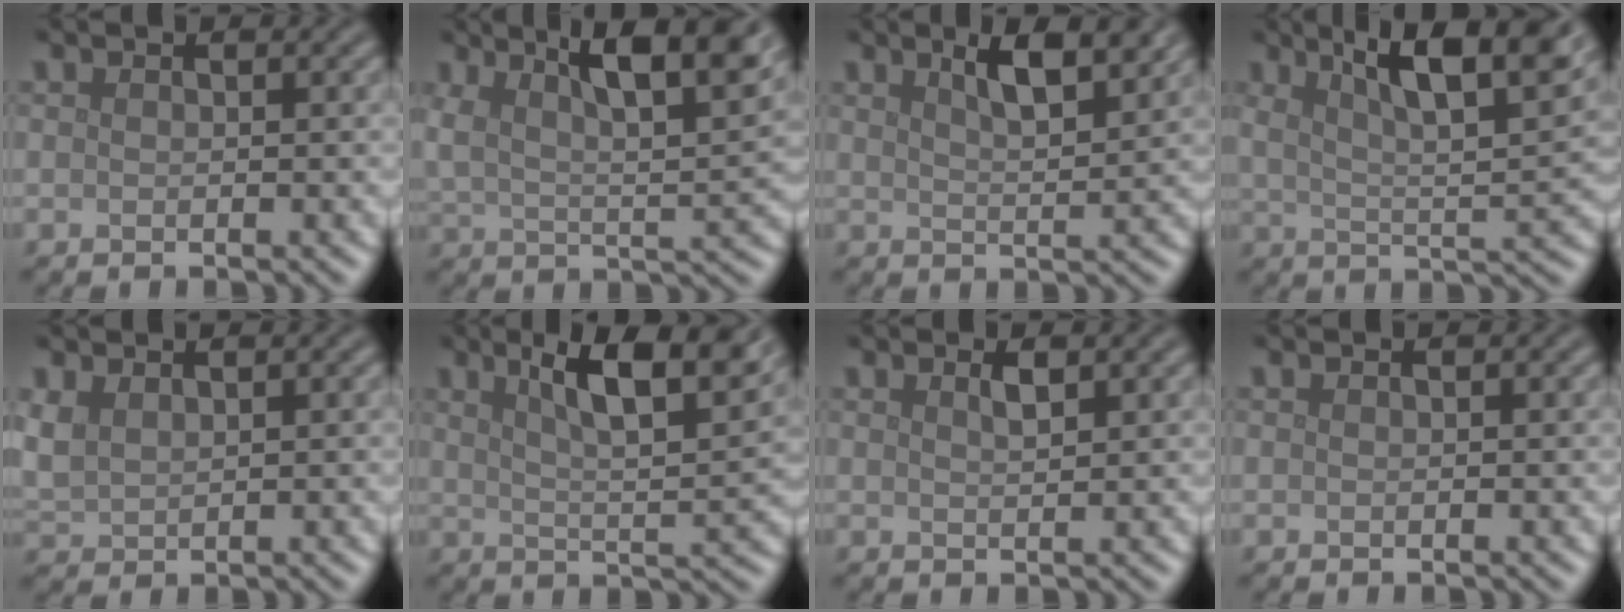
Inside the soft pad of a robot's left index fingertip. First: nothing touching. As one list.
[{"total": 9.1, "force": [4.9, 3.1, 7.0], "torque": [-0.118, 0.008, 0.078]}, {"total": 4.8, "force": [2.9, 1.4, 3.6], "torque": [-0.046, 0.011, 0.042]}, {"total": 9.7, "force": [4.9, 2.7, 7.9], "torque": [-0.120, 0.010, 0.077]}, {"total": 2.2, "force": [1.3, 1.3, 1.2], "torque": [-0.038, 0.003, 0.031]}, {"total": 8.4, "force": [4.4, 2.2, 6.8], "torque": [-0.095, 0.010, 0.067]}, {"total": 1.1, "force": [0.8, 0.2, 0.8], "torque": [-0.014, 0.001, 0.012]}, {"total": 0.0}]